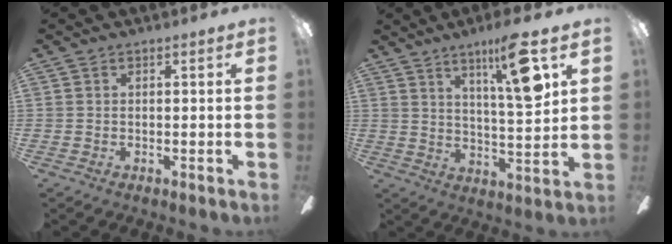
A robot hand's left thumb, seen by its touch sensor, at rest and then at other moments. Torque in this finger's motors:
{"motor_torque": [0.16, 0.16, 0.02, -0.14, 0.18]}